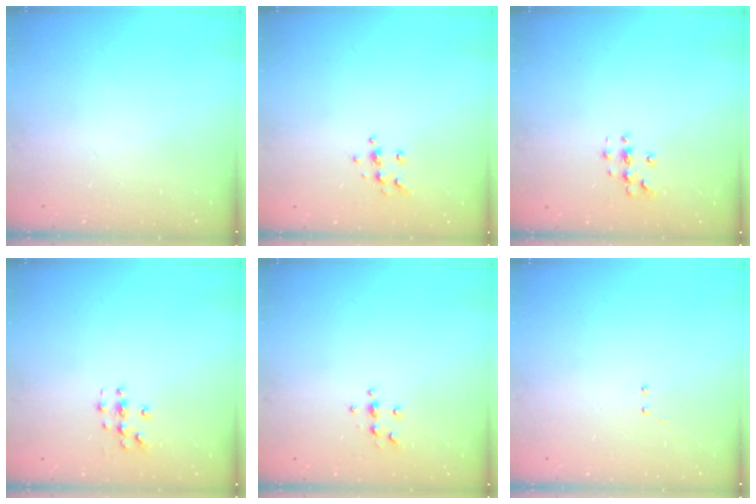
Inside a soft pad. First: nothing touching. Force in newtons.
{"total": 5.7, "press": 5.6, "slide": 1.1}
{"total": 2.8, "press": 2.8, "slide": 0.2}
{"total": 3.0, "press": 3.0, "slide": 0.1}
{"total": 4.0, "press": 3.9, "slide": 0.6}
{"total": 3.0, "press": 2.9, "slide": 0.7}